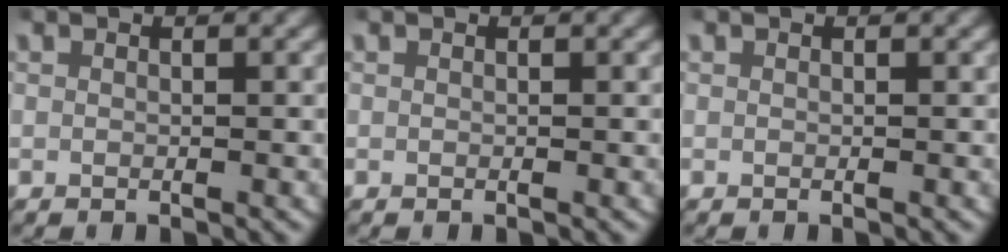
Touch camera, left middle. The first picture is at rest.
{"total": 0.0}
{"total": 0.0}